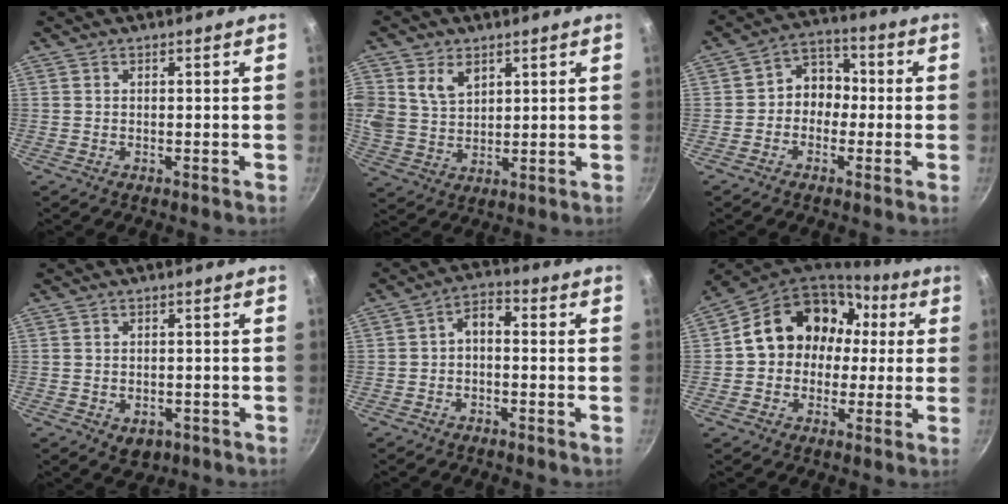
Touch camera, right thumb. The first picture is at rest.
{"total": 8.8, "force": [3.9, 6.4, 4.7], "torque": [-0.081, -0.014, 0.080]}
{"total": 7.2, "force": [-0.9, 6.0, 3.8], "torque": [-0.010, 0.028, -0.031]}
{"total": 3.9, "force": [-1.5, 2.8, 2.3], "torque": [-0.024, 0.006, -0.007]}
{"total": 4.1, "force": [-1.0, 2.4, 3.2], "torque": [-0.050, 0.029, -0.021]}
{"total": 17.5, "force": [2.3, 14.4, 9.7], "torque": [-0.118, 0.052, 0.030]}